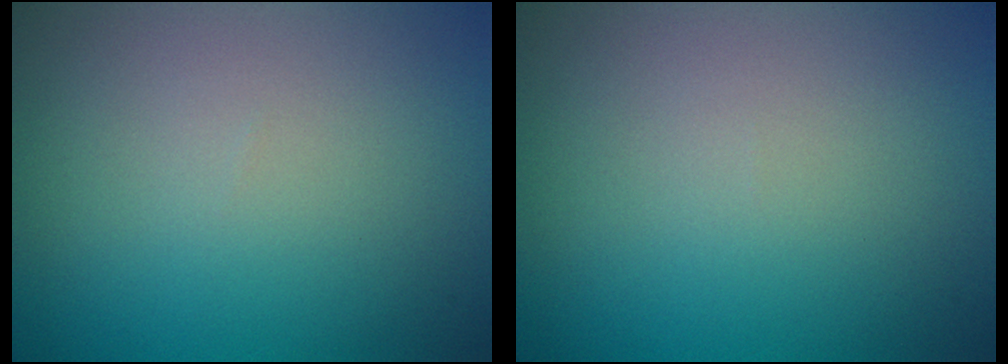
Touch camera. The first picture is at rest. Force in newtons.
{"total": 0.0}